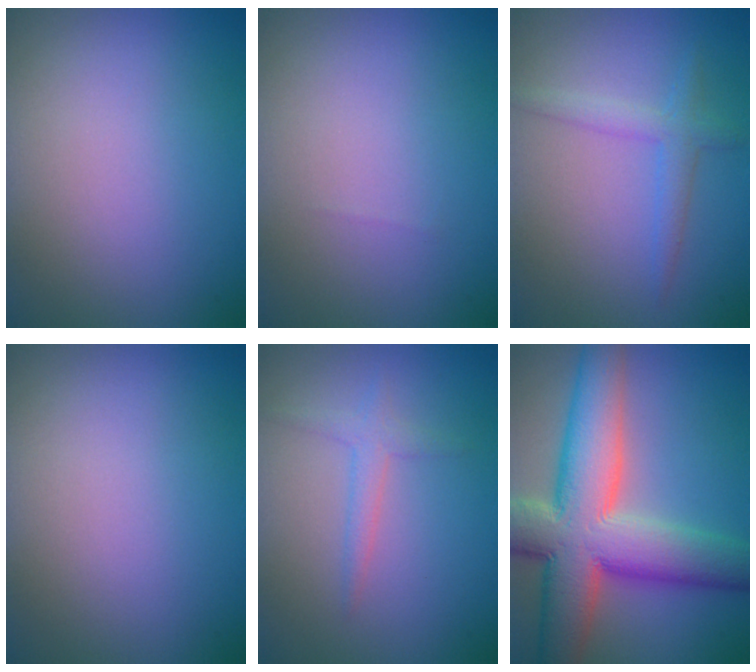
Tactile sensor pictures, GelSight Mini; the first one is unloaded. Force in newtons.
{"total": 0.0}
{"total": 2.3, "press": 2.3, "slide": 0.2}
{"total": 0.0}
{"total": 1.7, "press": 1.7, "slide": 0.0}
{"total": 12.5, "press": 12.5, "slide": 0.8}